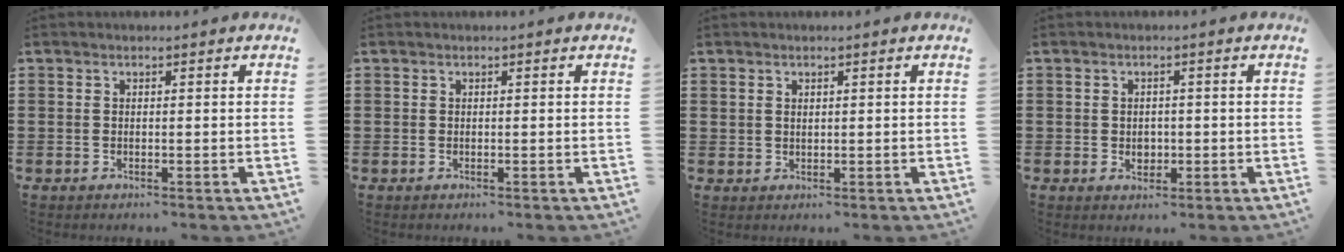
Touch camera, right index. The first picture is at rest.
{"total": 0.0}
{"total": 1.2, "force": [0.9, 0.7, 0.2], "torque": [-0.006, 0.003, 0.018]}
{"total": 1.7, "force": [-0.1, 1.5, 0.8], "torque": [-0.019, 0.008, -0.004]}